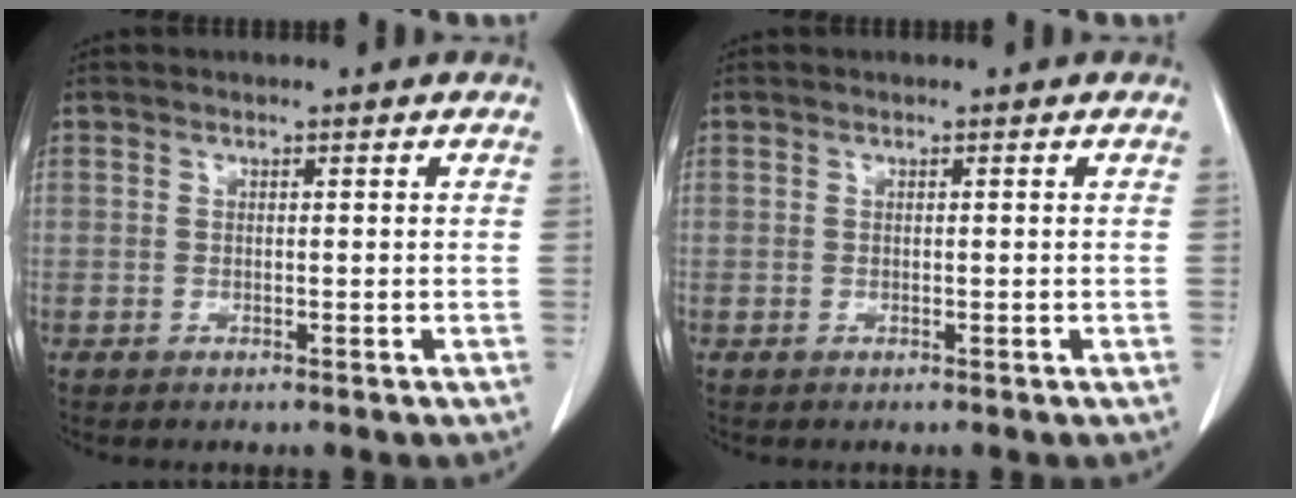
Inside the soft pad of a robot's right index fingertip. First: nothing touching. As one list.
[{"total": 0.0}]